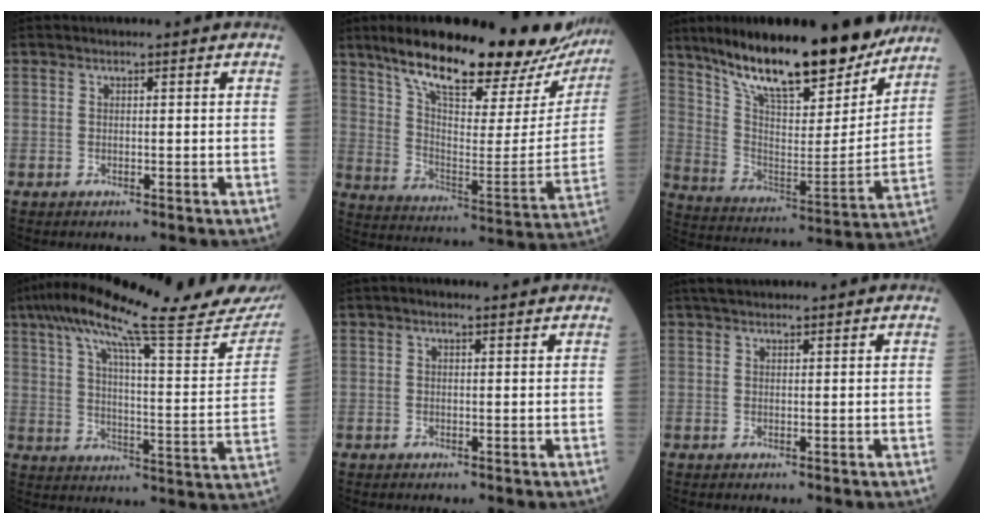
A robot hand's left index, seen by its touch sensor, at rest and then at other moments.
{"total": 29.4, "force": [23.5, 7.7, 15.8], "torque": [-0.244, -0.017, 0.323]}
{"total": 24.0, "force": [19.3, 5.5, 13.1], "torque": [-0.215, -0.019, 0.306]}
{"total": 29.2, "force": [24.3, 2.4, 16.0], "torque": [-0.256, -0.021, 0.320]}
{"total": 1.6, "force": [1.2, 0.5, 1.0], "torque": [-0.022, 0.017, 0.018]}
{"total": 5.0, "force": [4.4, 1.0, 2.2], "torque": [-0.028, 0.037, 0.071]}